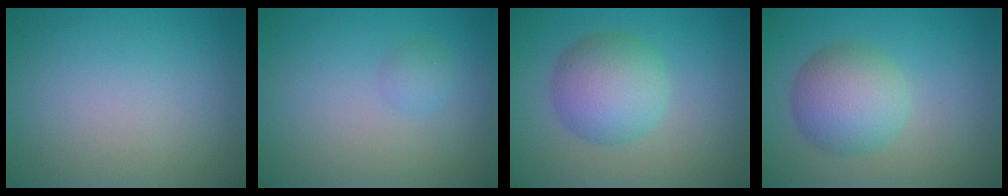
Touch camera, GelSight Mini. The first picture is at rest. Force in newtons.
{"total": 1.0, "press": 1.0, "slide": 0.0}
{"total": 5.4, "press": 5.4, "slide": 0.1}
{"total": 5.3, "press": 5.3, "slide": 0.2}